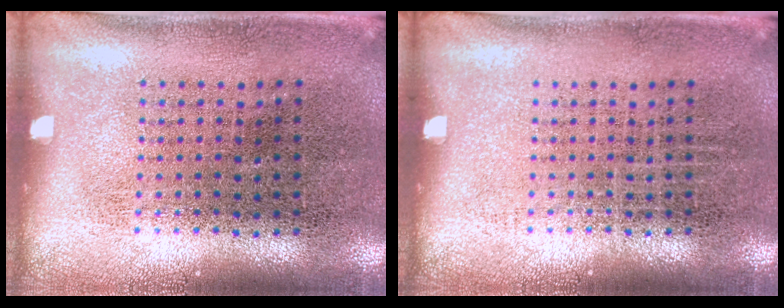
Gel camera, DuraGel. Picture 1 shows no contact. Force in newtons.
{"total": 0.0}